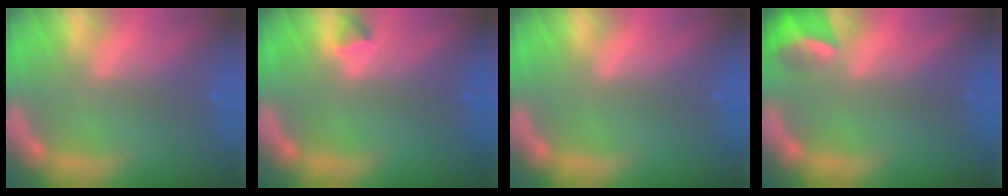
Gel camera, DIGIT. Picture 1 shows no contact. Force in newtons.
{"total": 0.9}
{"total": 0.0}
{"total": 3.9}